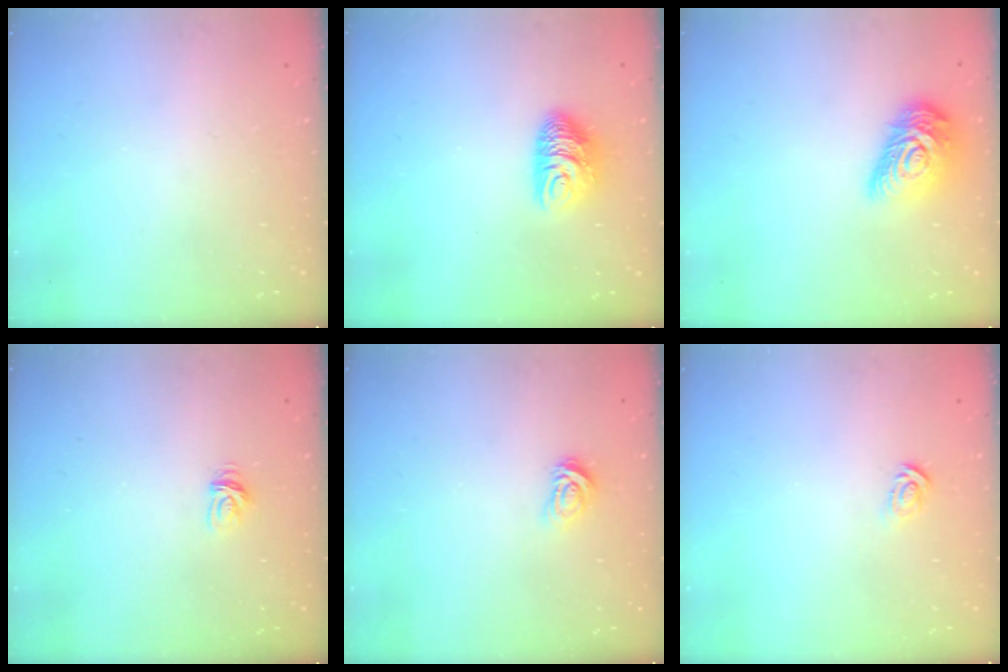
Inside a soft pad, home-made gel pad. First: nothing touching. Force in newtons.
{"total": 8.5, "press": 8.5, "slide": 0.7}
{"total": 14.0, "press": 14.0, "slide": 0.7}
{"total": 3.5, "press": 3.4, "slide": 0.5}
{"total": 2.9, "press": 2.8, "slide": 0.4}
{"total": 2.9, "press": 2.9, "slide": 0.2}